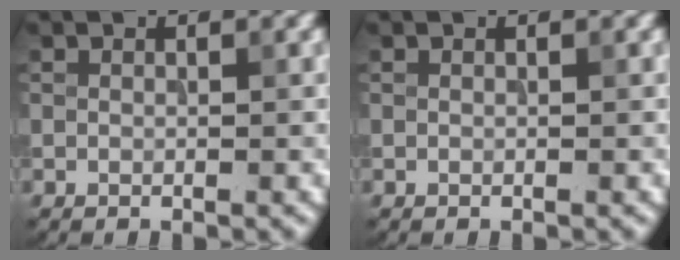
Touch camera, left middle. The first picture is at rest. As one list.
[{"total": 0.0}]